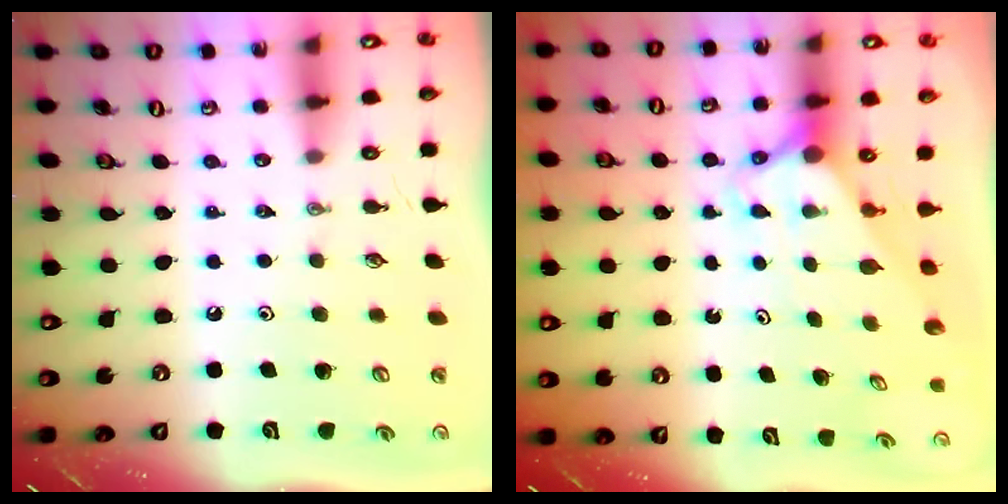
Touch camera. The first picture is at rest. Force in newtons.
{"total": 2.6, "press": 2.6, "slide": 0.0}